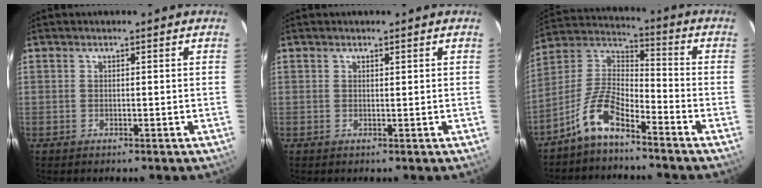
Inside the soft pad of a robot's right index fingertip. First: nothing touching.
{"total": 0.0}
{"total": 8.7, "force": [-6.4, 2.3, 5.5], "torque": [-0.125, 0.022, -0.129]}